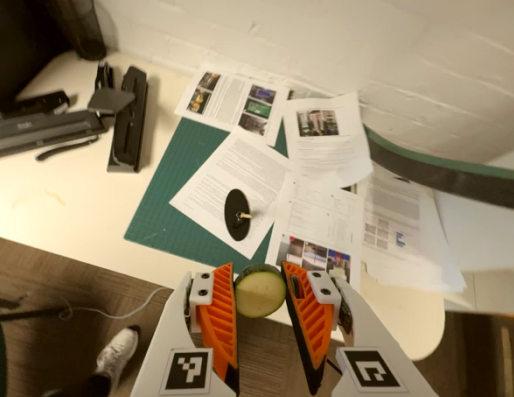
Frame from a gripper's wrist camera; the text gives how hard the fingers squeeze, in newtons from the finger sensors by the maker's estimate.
{"total": 9.5, "left": 10.2, "right": 8.9}